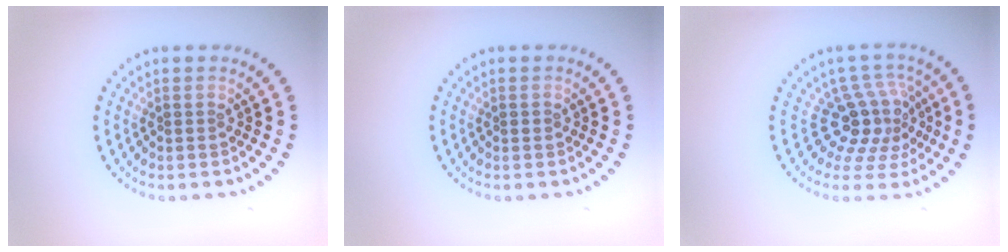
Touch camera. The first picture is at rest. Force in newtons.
{"total": 0.6, "press": 0.6, "slide": 0.1}
{"total": 4.4, "press": 3.2, "slide": 2.9}